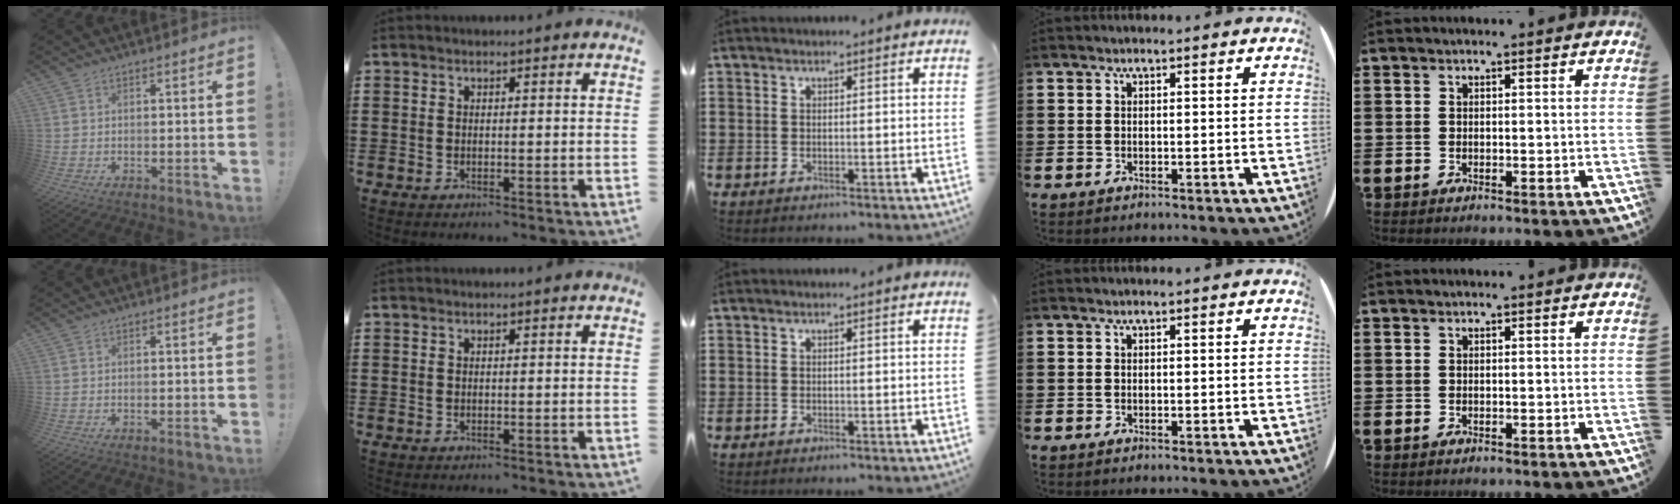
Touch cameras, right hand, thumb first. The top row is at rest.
{}